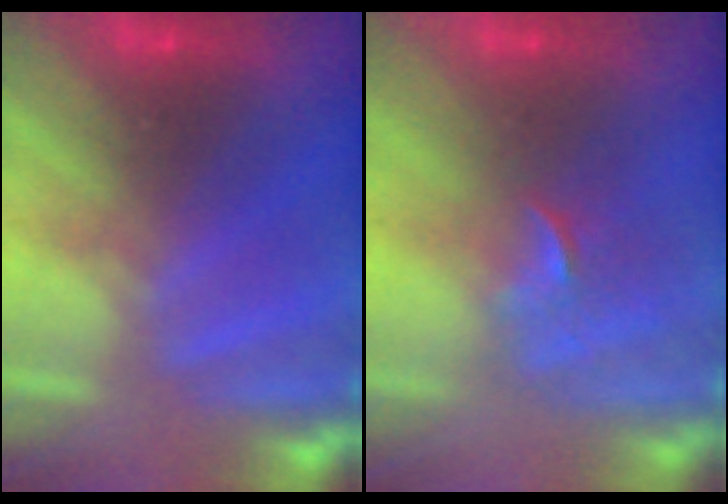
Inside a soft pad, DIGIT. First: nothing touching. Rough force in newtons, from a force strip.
{"total": 2.6}